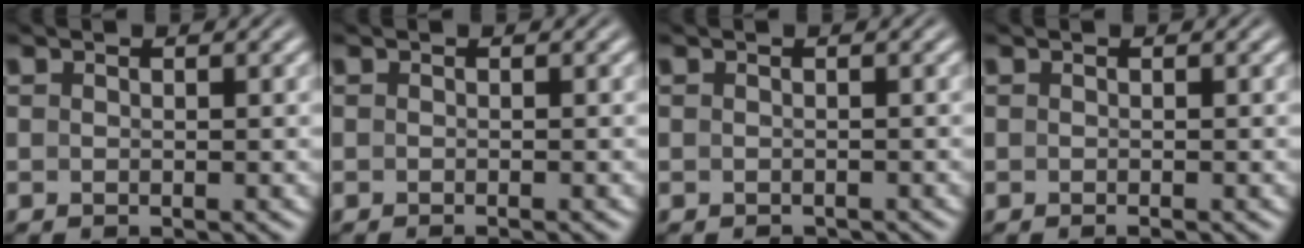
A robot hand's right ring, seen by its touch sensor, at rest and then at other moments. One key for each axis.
{"total": 0.9, "fx": -0.8, "fy": -0.2, "fz": 0.3, "tx": 0.003, "ty": 0.005, "tz": -0.013}
{"total": 1.1, "fx": -1.1, "fy": 0.2, "fz": 0.0, "tx": -0.003, "ty": -0.008, "tz": -0.013}
{"total": 0.5, "fx": -0.4, "fy": -0.1, "fz": 0.2, "tx": 0.001, "ty": 0.004, "tz": -0.009}